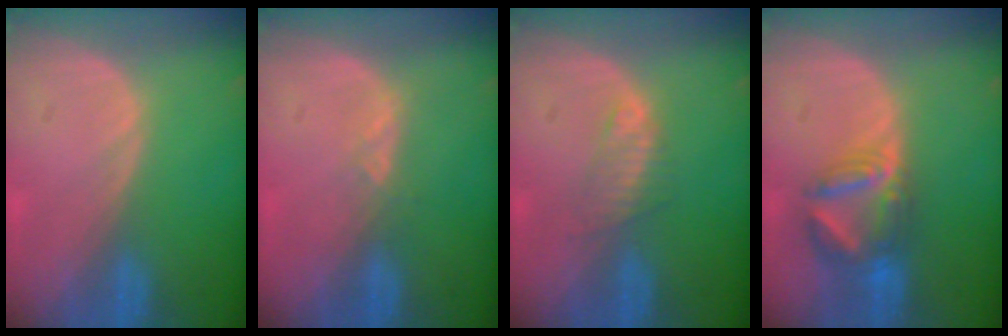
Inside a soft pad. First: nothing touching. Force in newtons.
{"total": 1.6, "press": 1.5, "slide": 0.7}
{"total": 2.5, "press": 2.4, "slide": 0.3}
{"total": 7.0, "press": 6.6, "slide": 2.3}